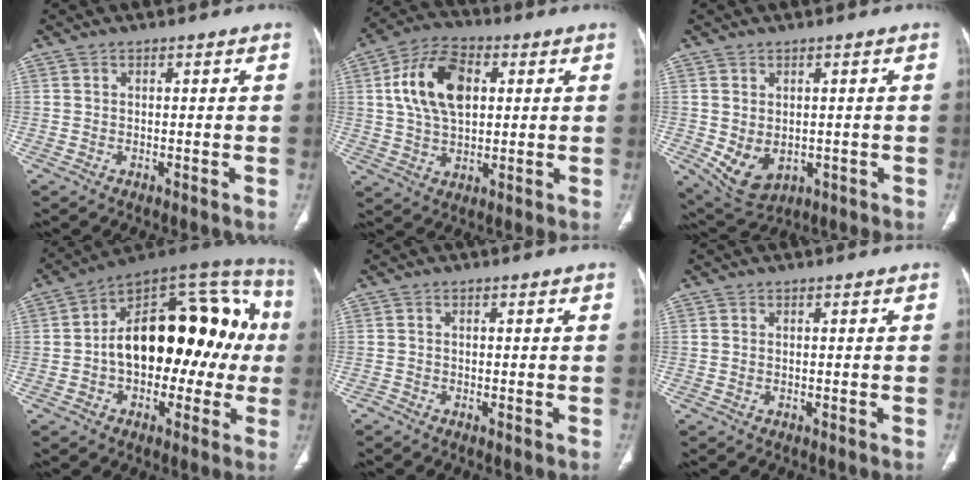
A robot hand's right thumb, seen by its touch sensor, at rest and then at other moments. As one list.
[{"total": 13.8, "force": [3.0, 8.4, 10.5], "torque": [-0.184, 0.008, 0.051]}, {"total": 7.2, "force": [-0.6, 4.8, 5.3], "torque": [-0.087, -0.006, 0.017]}, {"total": 25.7, "force": [0.1, 14.7, 21.0], "torque": [-0.271, 0.061, -0.006]}, {"total": 0.6, "force": [-0.4, 0.2, 0.4], "torque": [-0.009, -0.003, -0.011]}, {"total": 0.0}]